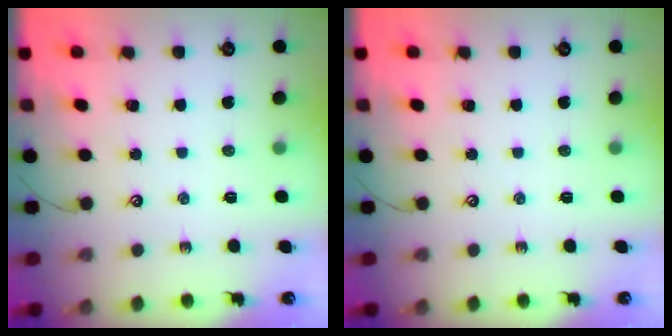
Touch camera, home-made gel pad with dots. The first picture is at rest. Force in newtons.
{"total": 0.0}